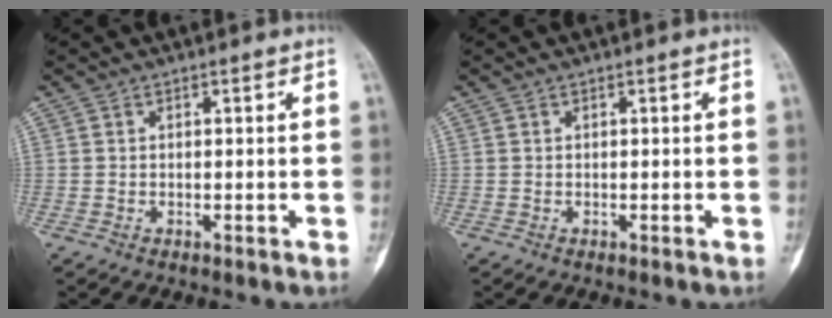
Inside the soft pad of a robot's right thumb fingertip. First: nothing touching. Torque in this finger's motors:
{"motor_torque": [0.35, 0.35, 0.06, -0.06, 0.01]}